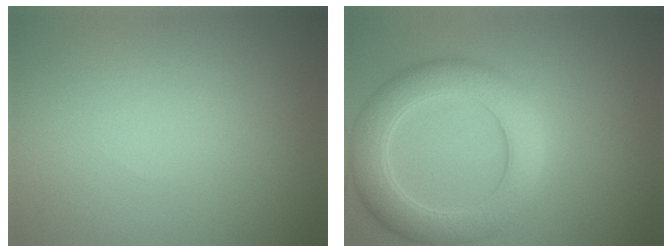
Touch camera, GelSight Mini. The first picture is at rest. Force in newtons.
{"total": 5.7, "press": 5.7, "slide": 0.2}